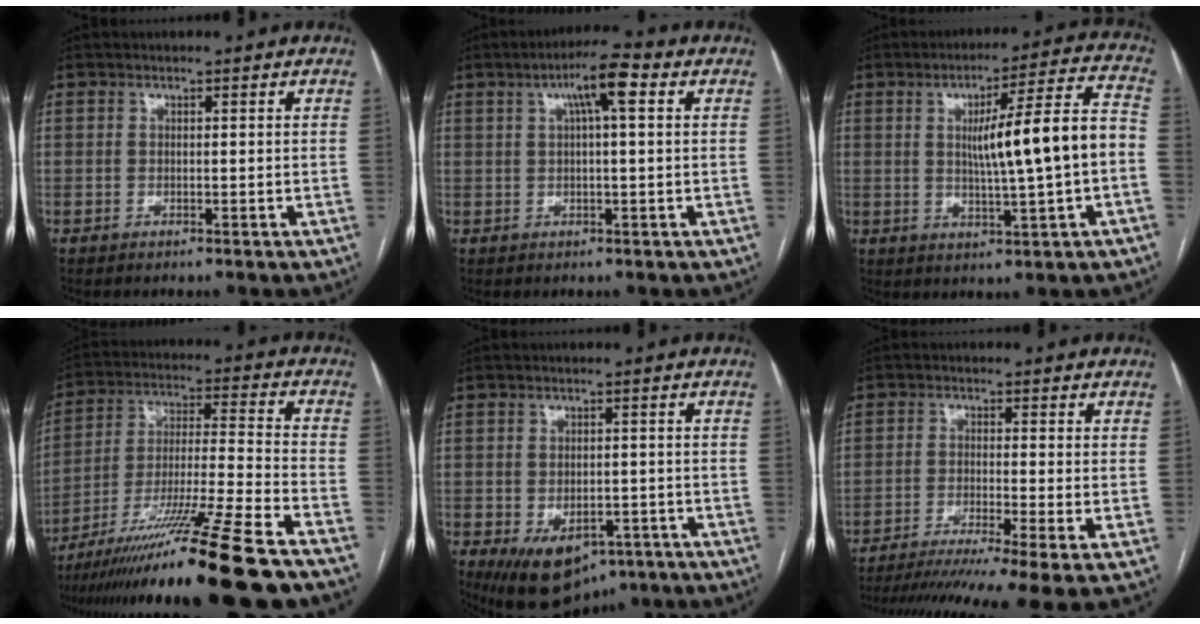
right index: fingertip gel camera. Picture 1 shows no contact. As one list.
[{"total": 6.2, "force": [2.2, 0.6, 5.8], "torque": [-0.101, 0.018, 0.032]}, {"total": 13.0, "force": [-0.4, 0.3, 13.0], "torque": [-0.195, 0.019, -0.004]}, {"total": 22.8, "force": [-17.6, -1.7, 14.3], "torque": [-0.232, -0.035, -0.302]}, {"total": 10.8, "force": [-5.9, 6.5, 6.4], "torque": [-0.109, -0.004, -0.076]}, {"total": 14.2, "force": [-10.6, -0.4, 9.5], "torque": [-0.141, -0.028, -0.168]}]